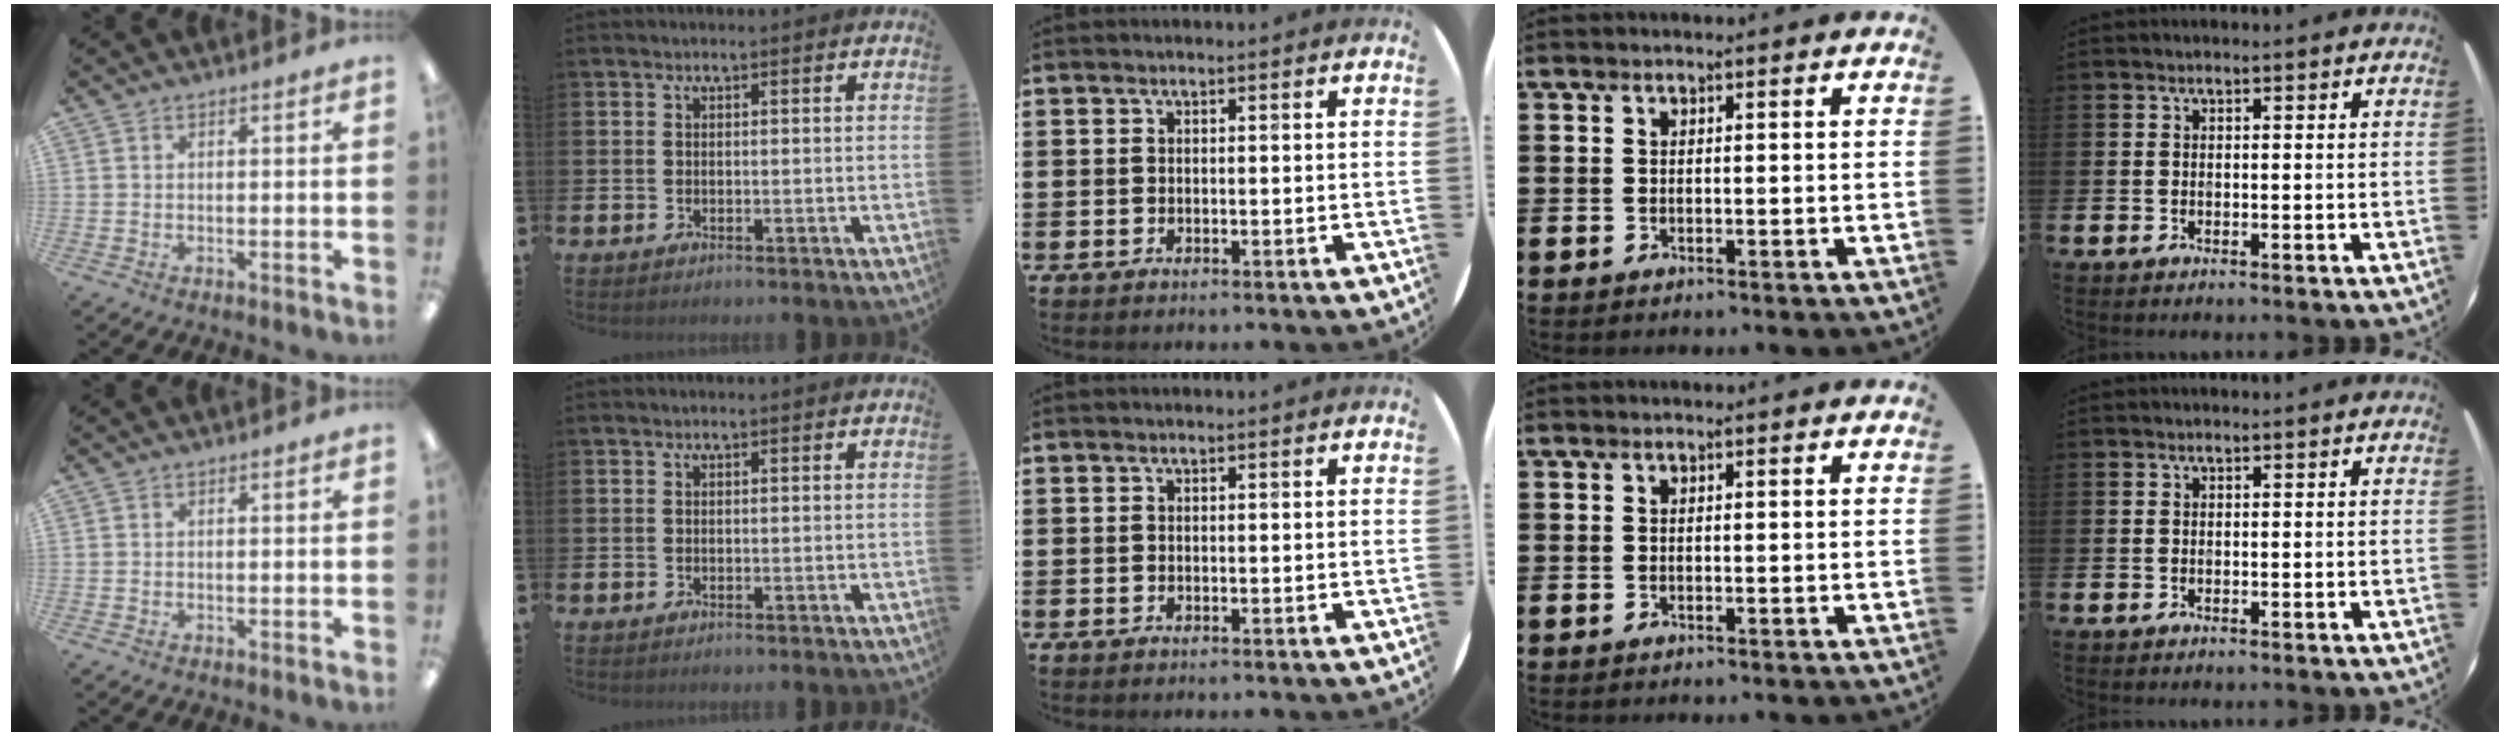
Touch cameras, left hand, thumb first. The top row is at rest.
{}